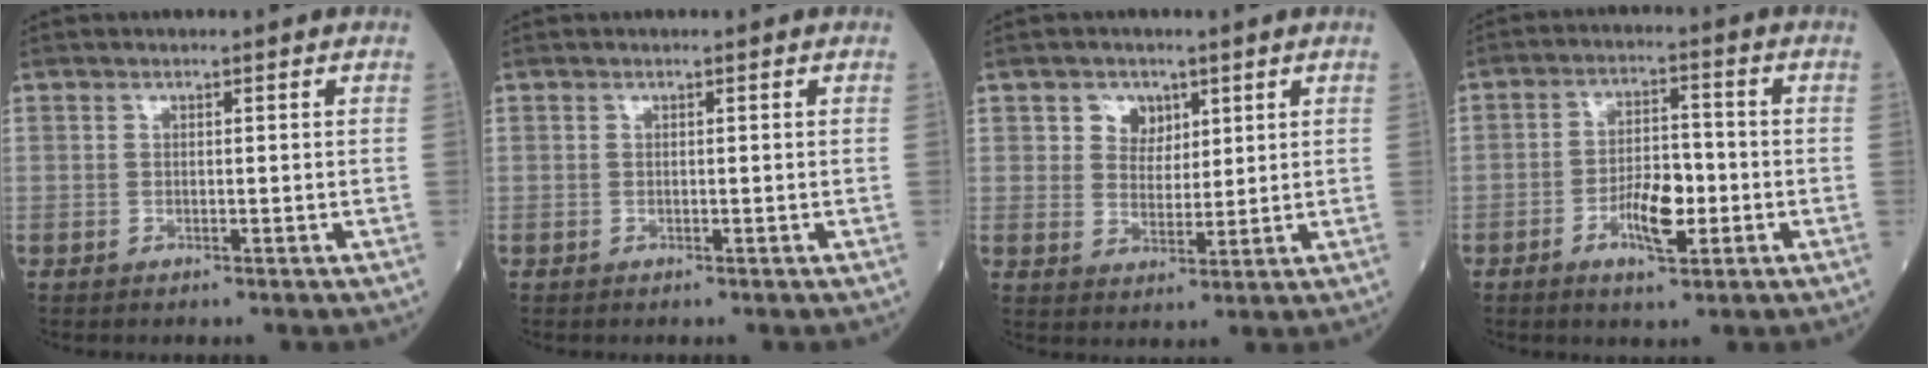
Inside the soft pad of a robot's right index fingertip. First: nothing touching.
{"total": 0.0}
{"total": 4.1, "force": [2.1, 3.3, 1.4], "torque": [-0.020, 0.004, 0.038]}
{"total": 6.8, "force": [-2.3, 2.4, 5.9], "torque": [-0.111, 0.006, -0.035]}